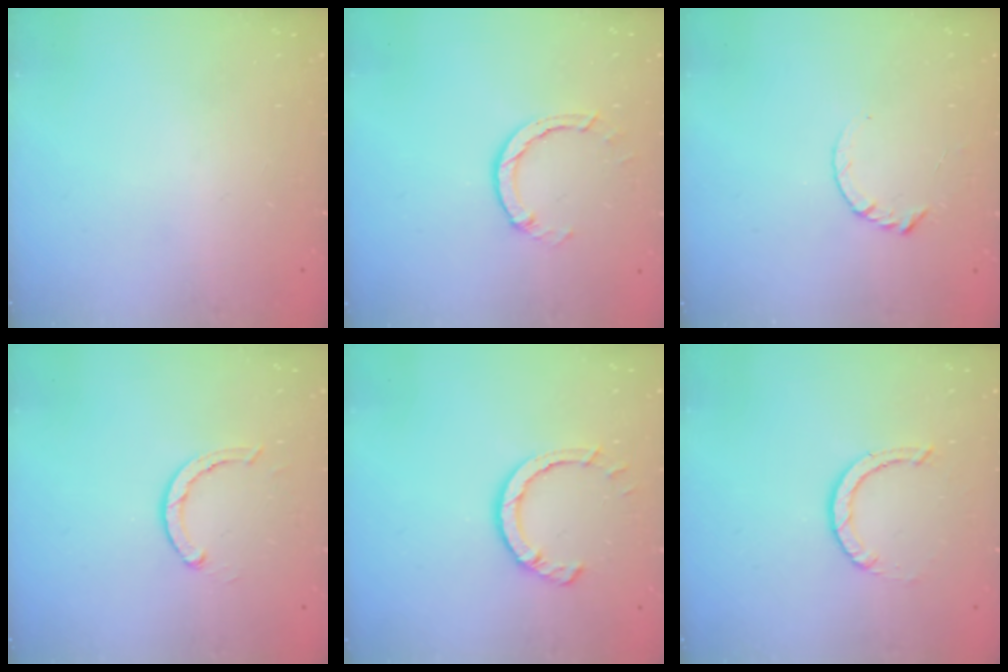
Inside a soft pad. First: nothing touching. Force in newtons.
{"total": 3.5, "press": 3.5, "slide": 0.4}
{"total": 3.6, "press": 3.6, "slide": 0.4}
{"total": 2.9, "press": 2.9, "slide": 0.5}
{"total": 5.5, "press": 5.5, "slide": 0.2}
{"total": 3.6, "press": 3.5, "slide": 0.3}